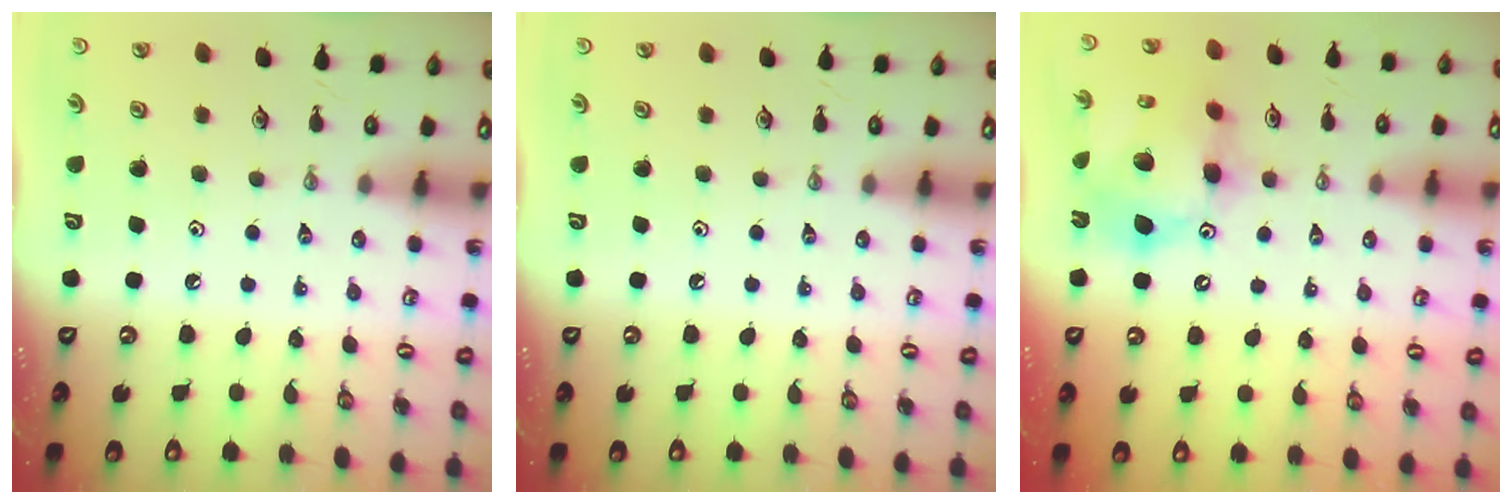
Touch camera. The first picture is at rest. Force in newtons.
{"total": 0.0}
{"total": 15.2, "press": 15.1, "slide": 1.5}